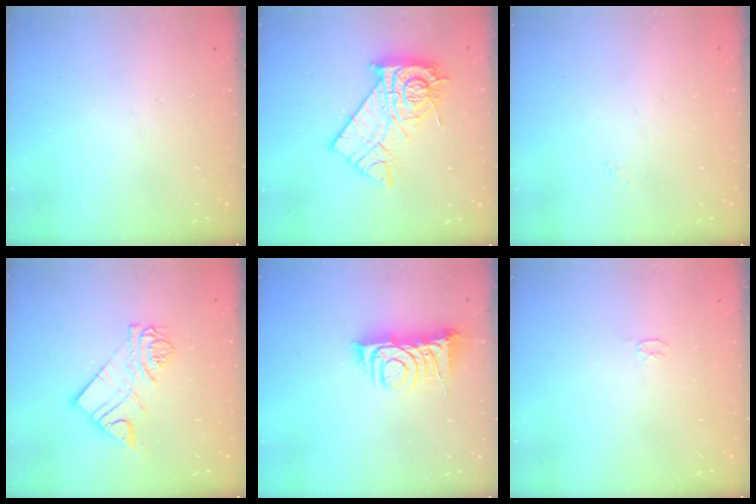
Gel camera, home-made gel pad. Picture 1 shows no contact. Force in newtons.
{"total": 15.2, "press": 15.1, "slide": 1.6}
{"total": 0.6, "press": 0.5, "slide": 0.2}
{"total": 9.7, "press": 9.6, "slide": 0.9}
{"total": 9.4, "press": 9.4, "slide": 1.0}
{"total": 2.5, "press": 2.5, "slide": 0.3}